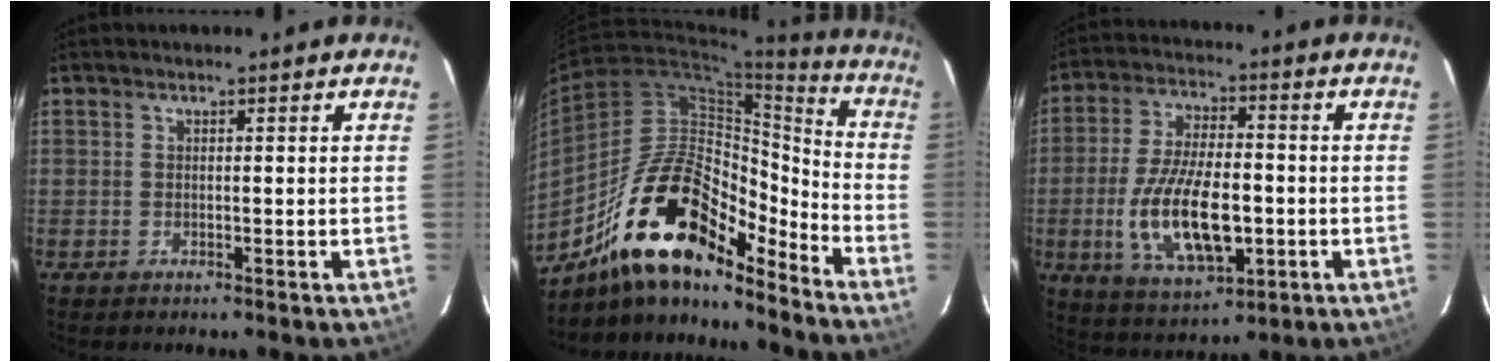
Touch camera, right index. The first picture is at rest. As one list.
[{"total": 21.1, "force": [-15.5, 7.1, 12.5], "torque": [-0.210, 0.009, -0.278]}, {"total": 16.1, "force": [-3.4, 7.0, 14.1], "torque": [-0.284, -0.011, -0.052]}]